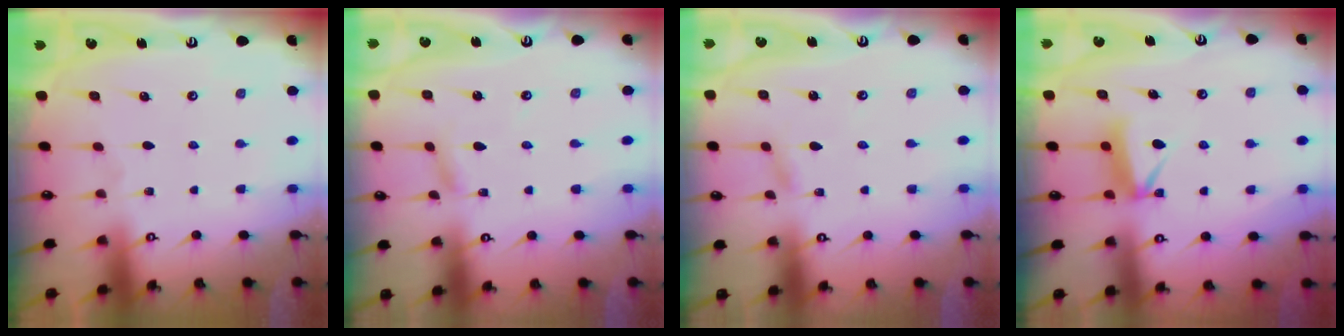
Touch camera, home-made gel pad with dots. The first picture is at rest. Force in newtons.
{"total": 1.9, "press": 1.9, "slide": 0.2}
{"total": 1.1, "press": 1.1, "slide": 0.1}
{"total": 7.6, "press": 7.5, "slide": 0.9}